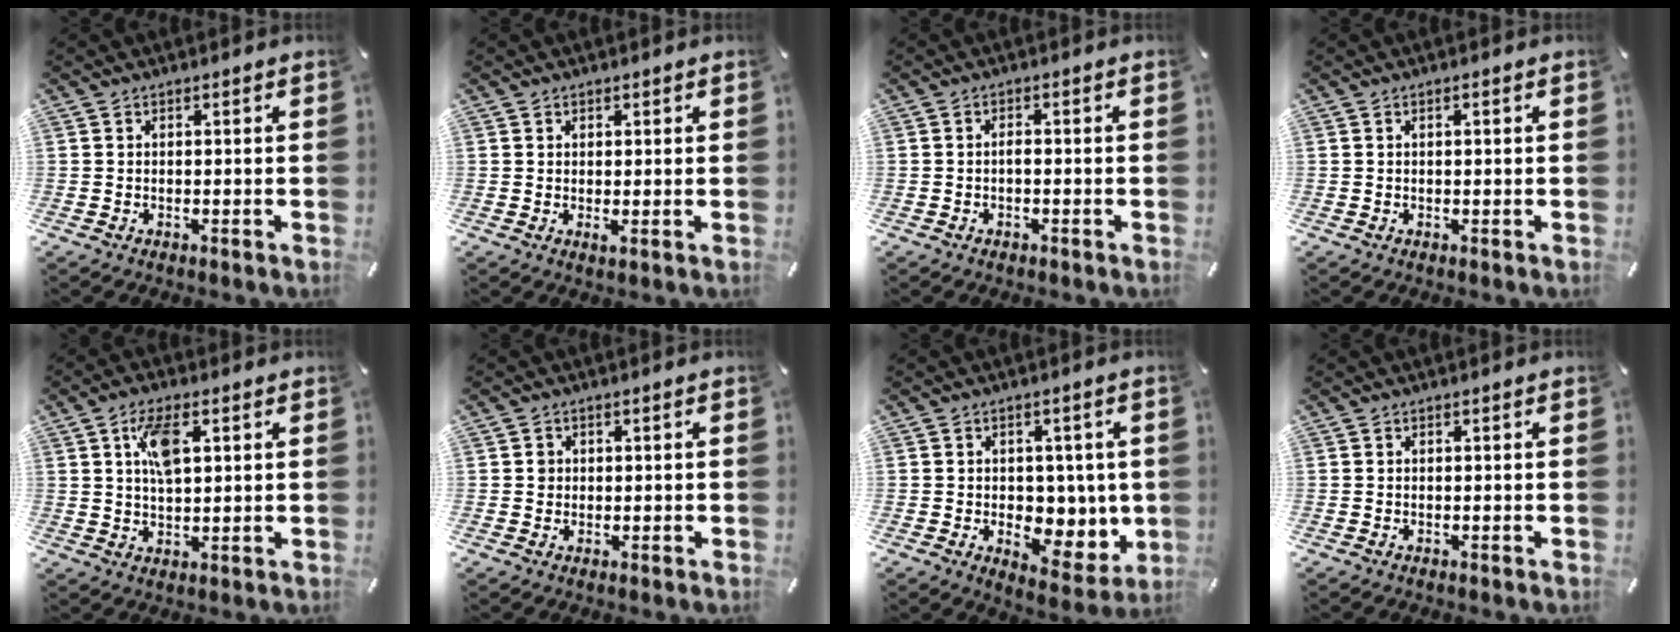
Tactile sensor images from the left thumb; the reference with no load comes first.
{"total": 1.2, "force": [0.5, 0.8, 0.8], "torque": [-0.007, -0.002, 0.008]}
{"total": 1.5, "force": [-0.5, 0.8, 1.1], "torque": [-0.023, 0.003, -0.011]}
{"total": 0.7, "force": [0.1, 0.3, 0.6], "torque": [-0.012, 0.002, 0.001]}
{"total": 7.5, "force": [2.6, 3.6, 6.0], "torque": [-0.111, -0.005, 0.039]}
{"total": 1.8, "force": [0.0, 1.7, 0.5], "torque": [-0.003, 0.004, -0.004]}
{"total": 9.0, "force": [-0.1, 6.7, 6.0], "torque": [-0.057, -0.005, 0.005]}
{"total": 0.0}